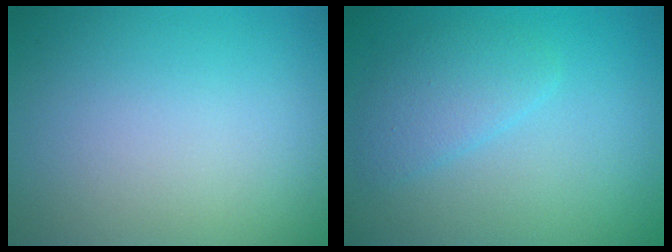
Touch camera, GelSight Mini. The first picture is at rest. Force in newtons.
{"total": 2.4, "press": 2.4, "slide": 0.1}